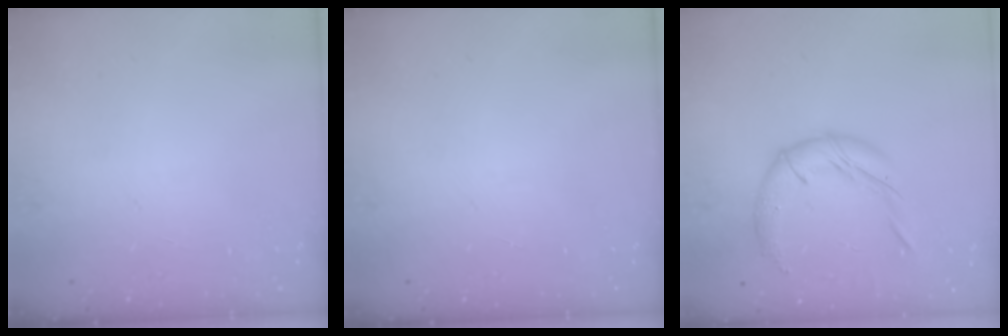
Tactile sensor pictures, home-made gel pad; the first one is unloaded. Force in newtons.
{"total": 0.0}
{"total": 13.2, "press": 13.2, "slide": 1.3}